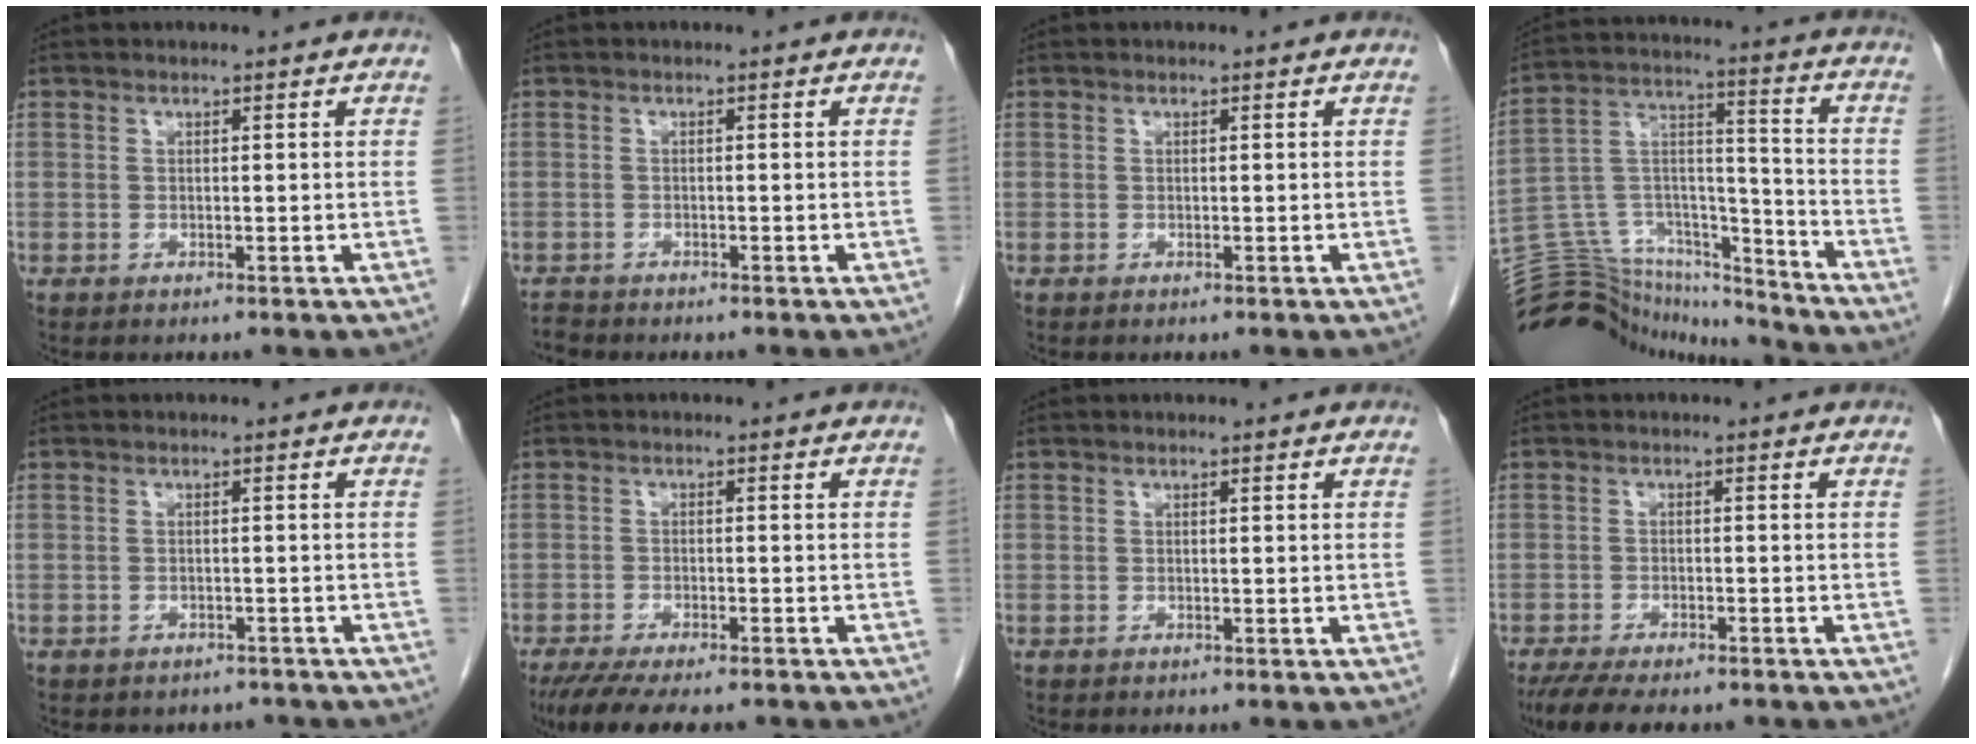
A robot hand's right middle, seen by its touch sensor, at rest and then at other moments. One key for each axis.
{"total": 1.4, "fx": -1.3, "fy": 0.2, "fz": -0.2, "tx": -0.002, "ty": -0.006, "tz": -0.025}
{"total": 0.0}
{"total": 23.3, "fx": -22.2, "fy": 5.1, "fz": 4.6, "tx": -0.123, "ty": 0.039, "tz": -0.354}
{"total": 3.6, "fx": -3.2, "fy": 1.8, "fz": 0.1, "tx": -0.002, "ty": 0.009, "tz": -0.039}
{"total": 11.4, "fx": -9.4, "fy": 2.8, "fz": 5.9, "tx": -0.097, "ty": -0.016, "tz": -0.140}
{"total": 0.0}
{"total": 9.8, "fx": -8.0, "fy": 2.6, "fz": 5.1, "tx": -0.075, "ty": -0.010, "tz": -0.121}